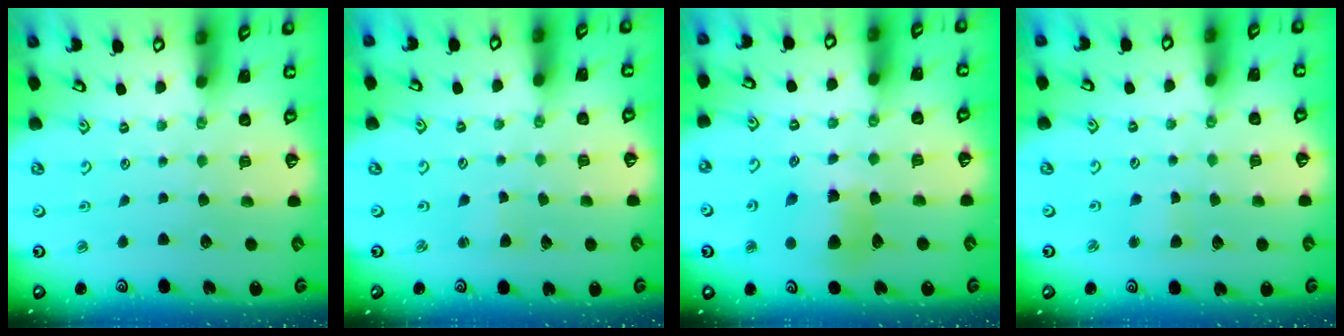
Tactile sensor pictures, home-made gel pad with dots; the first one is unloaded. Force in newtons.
{"total": 1.8, "press": 1.8, "slide": 0.2}
{"total": 8.4, "press": 8.3, "slide": 1.1}
{"total": 2.5, "press": 2.5, "slide": 0.5}